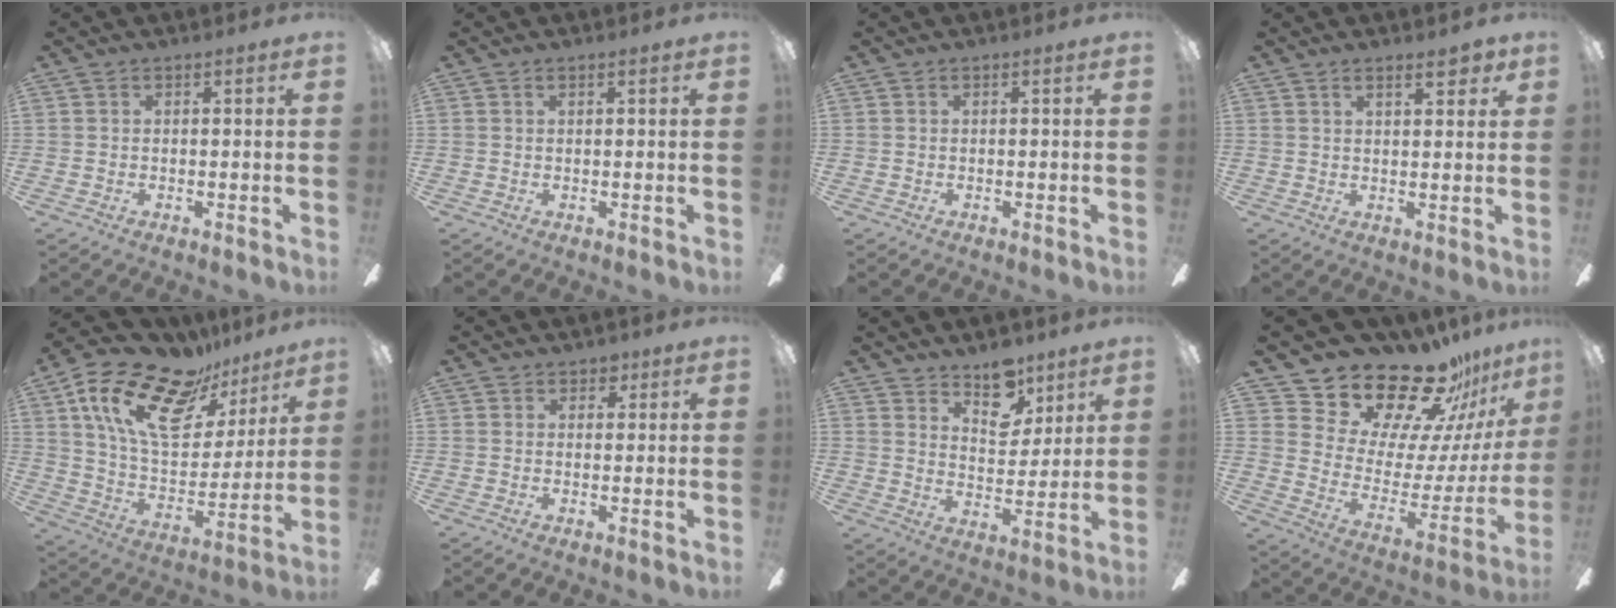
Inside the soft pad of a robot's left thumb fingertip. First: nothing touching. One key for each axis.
{"total": 0.6, "fx": 0.3, "fy": 0.0, "fz": 0.5, "tx": -0.011, "ty": 0.000, "tz": 0.006}
{"total": 0.0}
{"total": 4.7, "fx": 3.1, "fy": 1.5, "fz": 3.2, "tx": -0.037, "ty": -0.012, "tz": 0.047}
{"total": 22.5, "fx": 14.0, "fy": 11.1, "fz": 13.6, "tx": -0.237, "ty": -0.068, "tz": 0.251}
{"total": 2.2, "fx": 1.4, "fy": 1.5, "fz": 0.6, "tx": 0.003, "ty": -0.003, "tz": 0.023}
{"total": 10.2, "fx": 7.4, "fy": 5.5, "fz": 4.4, "tx": -0.044, "ty": -0.047, "tz": 0.132}
{"total": 21.4, "fx": 19.6, "fy": 6.7, "fz": 5.3, "tx": -0.098, "ty": -0.165, "tz": 0.350}